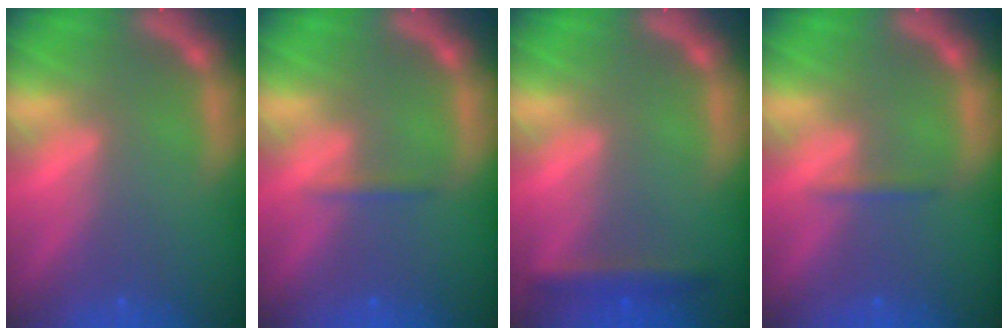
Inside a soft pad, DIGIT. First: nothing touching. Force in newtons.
{"total": 0.9}
{"total": 2.4}
{"total": 0.9}